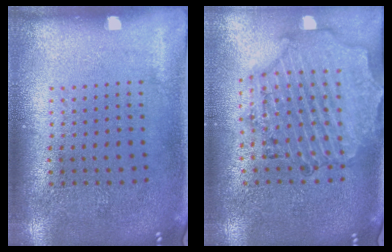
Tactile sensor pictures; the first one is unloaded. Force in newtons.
{"total": 1.8, "press": 1.8, "slide": 0.3}